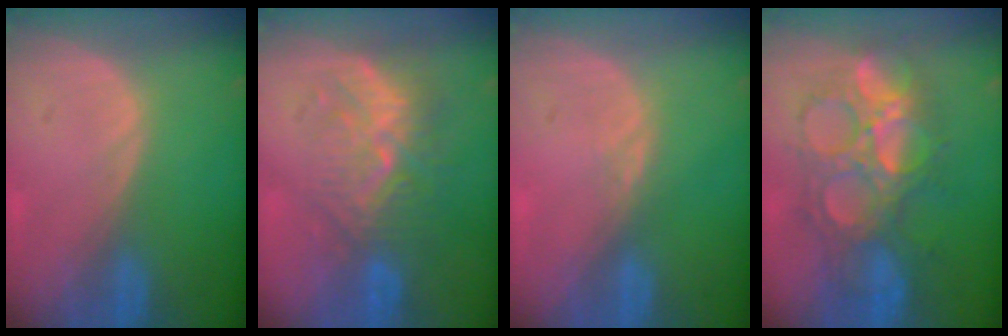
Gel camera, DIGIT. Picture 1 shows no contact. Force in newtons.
{"total": 8.8, "press": 8.4, "slide": 2.7}
{"total": 1.1, "press": 1.0, "slide": 0.5}
{"total": 10.0, "press": 10.0, "slide": 0.7}